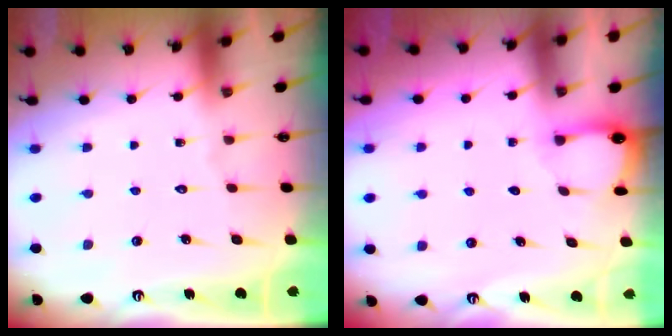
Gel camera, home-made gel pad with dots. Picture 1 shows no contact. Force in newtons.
{"total": 2.0, "press": 2.0, "slide": 0.2}